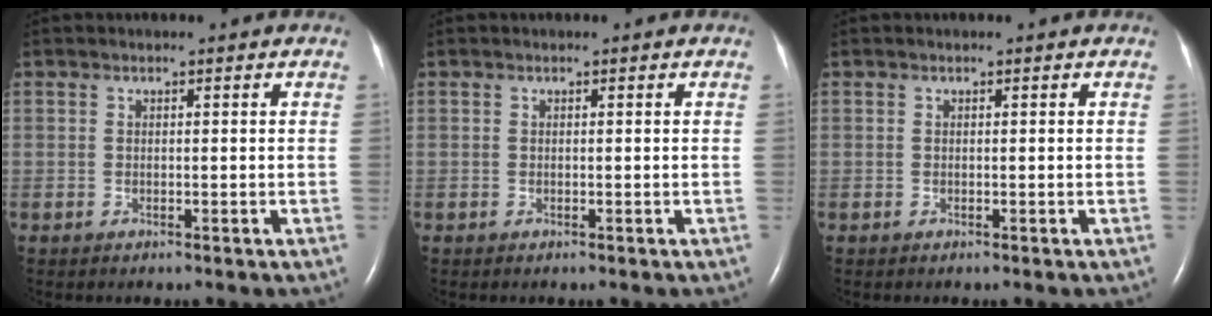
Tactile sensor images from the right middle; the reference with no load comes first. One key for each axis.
{"total": 0.0}
{"total": 0.0}